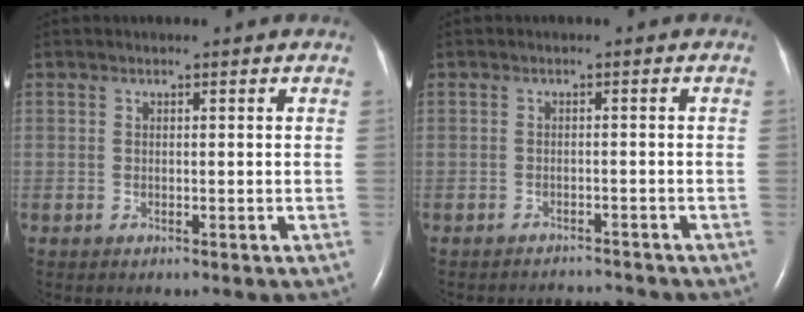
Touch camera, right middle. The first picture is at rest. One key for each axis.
{"total": 3.3, "fx": -3.2, "fy": -0.3, "fz": -0.6, "tx": 0.006, "ty": -0.007, "tz": -0.047}